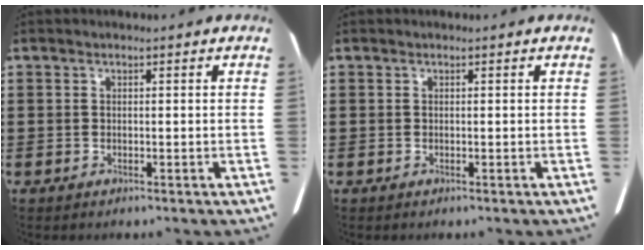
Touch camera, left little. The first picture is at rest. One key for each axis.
{"total": 0.0}